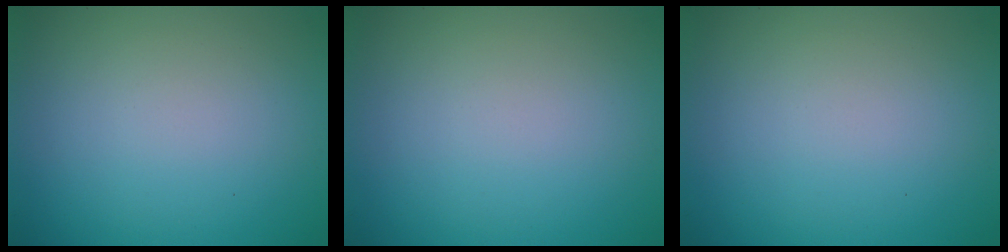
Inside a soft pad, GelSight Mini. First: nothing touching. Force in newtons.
{"total": 0.0}
{"total": 0.0}